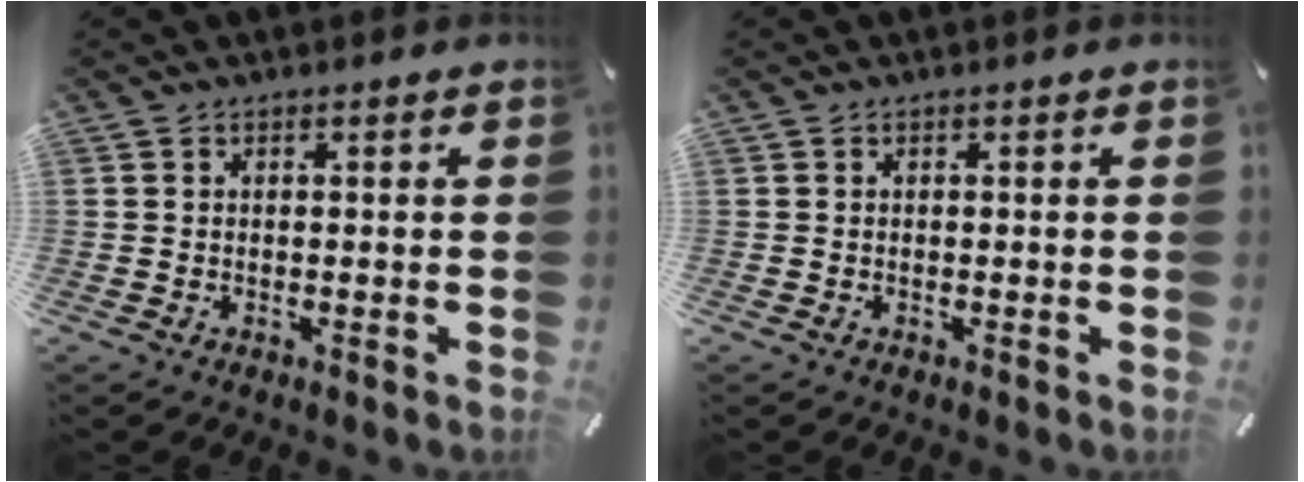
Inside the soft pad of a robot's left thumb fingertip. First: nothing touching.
{"total": 0.0}